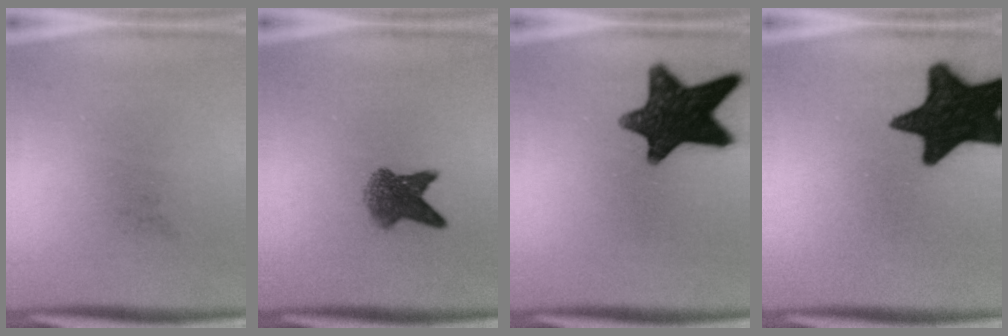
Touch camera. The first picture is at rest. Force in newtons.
{"total": 5.2}
{"total": 14.3}
{"total": 17.6}